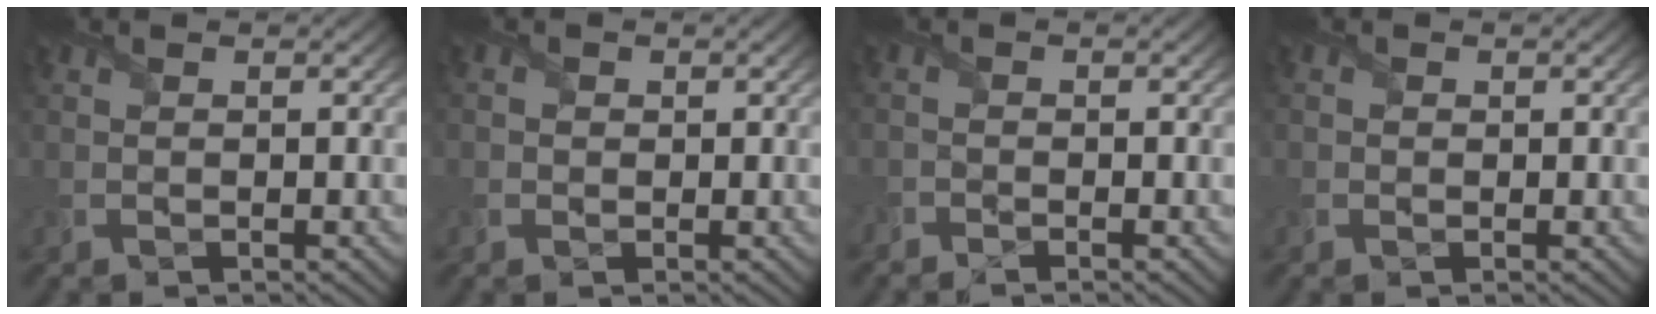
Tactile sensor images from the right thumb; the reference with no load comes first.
{"total": 1.0, "force": [-0.2, 0.9, 0.0], "torque": [-0.005, -0.001, -0.003]}
{"total": 1.3, "force": [-1.3, 0.0, 0.2], "torque": [-0.006, -0.004, -0.031]}
{"total": 0.7, "force": [-0.2, 0.6, 0.0], "torque": [-0.002, -0.003, -0.005]}